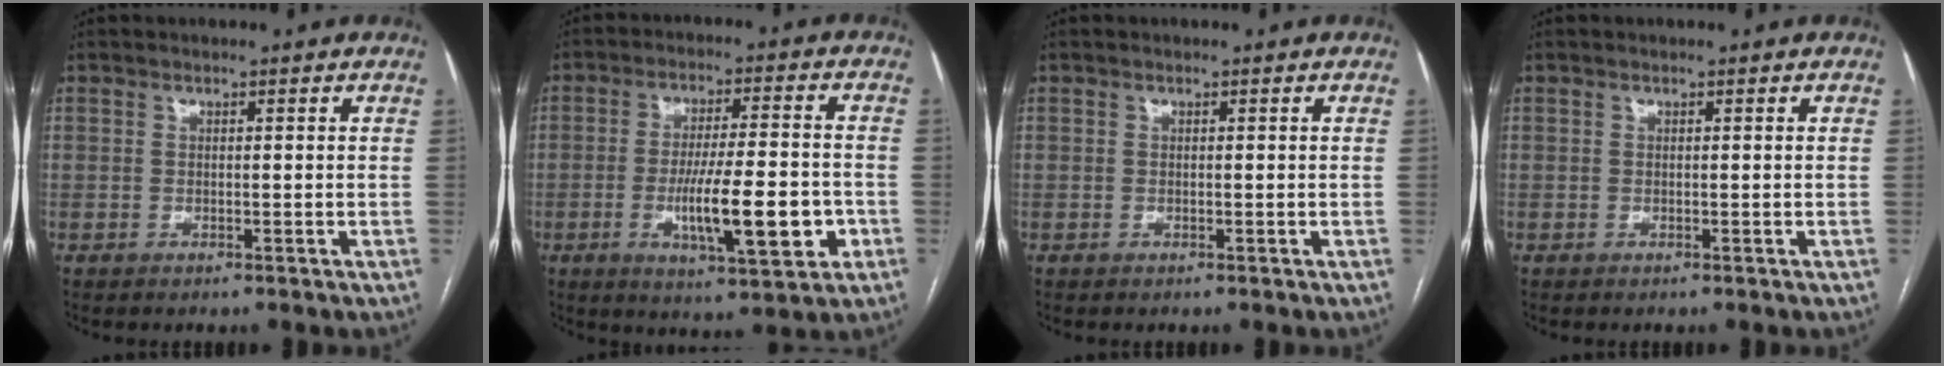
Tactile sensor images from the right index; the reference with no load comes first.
{"total": 12.9, "force": [-3.5, 2.2, 12.2], "torque": [-0.203, -0.006, -0.051]}
{"total": 0.0}
{"total": 0.0}